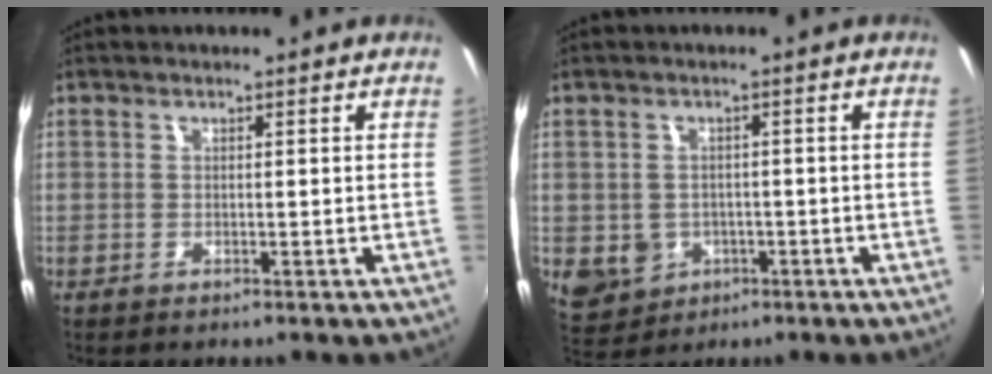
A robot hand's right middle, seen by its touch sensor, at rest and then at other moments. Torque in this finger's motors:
{"motor_torque": [0.30, -0.23, 0.01, 0.03]}